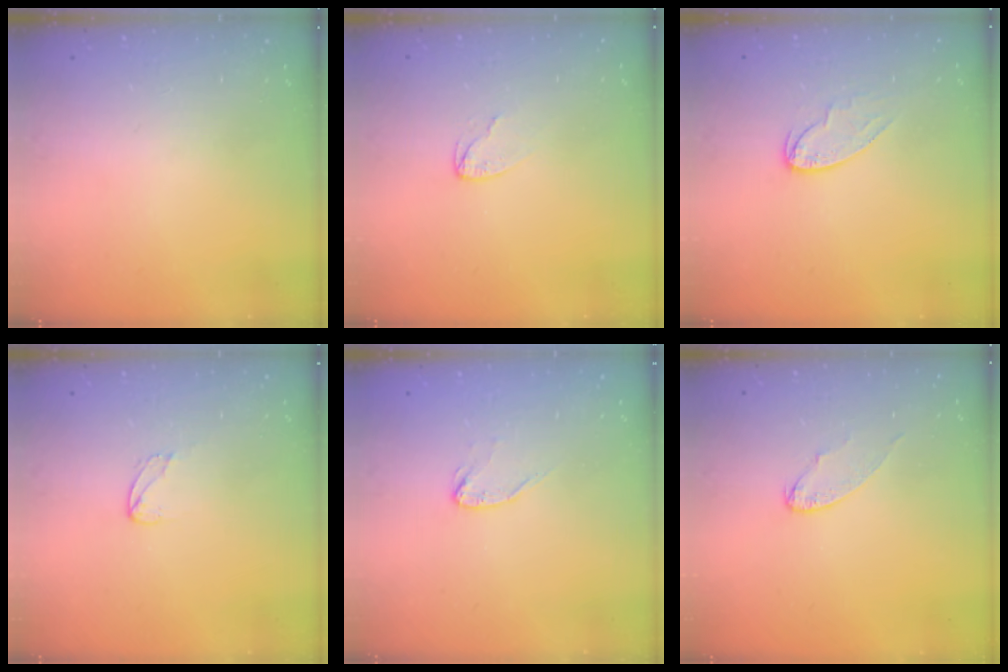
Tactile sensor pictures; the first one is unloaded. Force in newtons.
{"total": 3.0, "press": 3.0, "slide": 0.3}
{"total": 7.0, "press": 7.0, "slide": 0.1}
{"total": 2.4, "press": 2.4, "slide": 0.1}
{"total": 3.5, "press": 3.4, "slide": 0.4}
{"total": 5.2, "press": 5.2, "slide": 0.4}